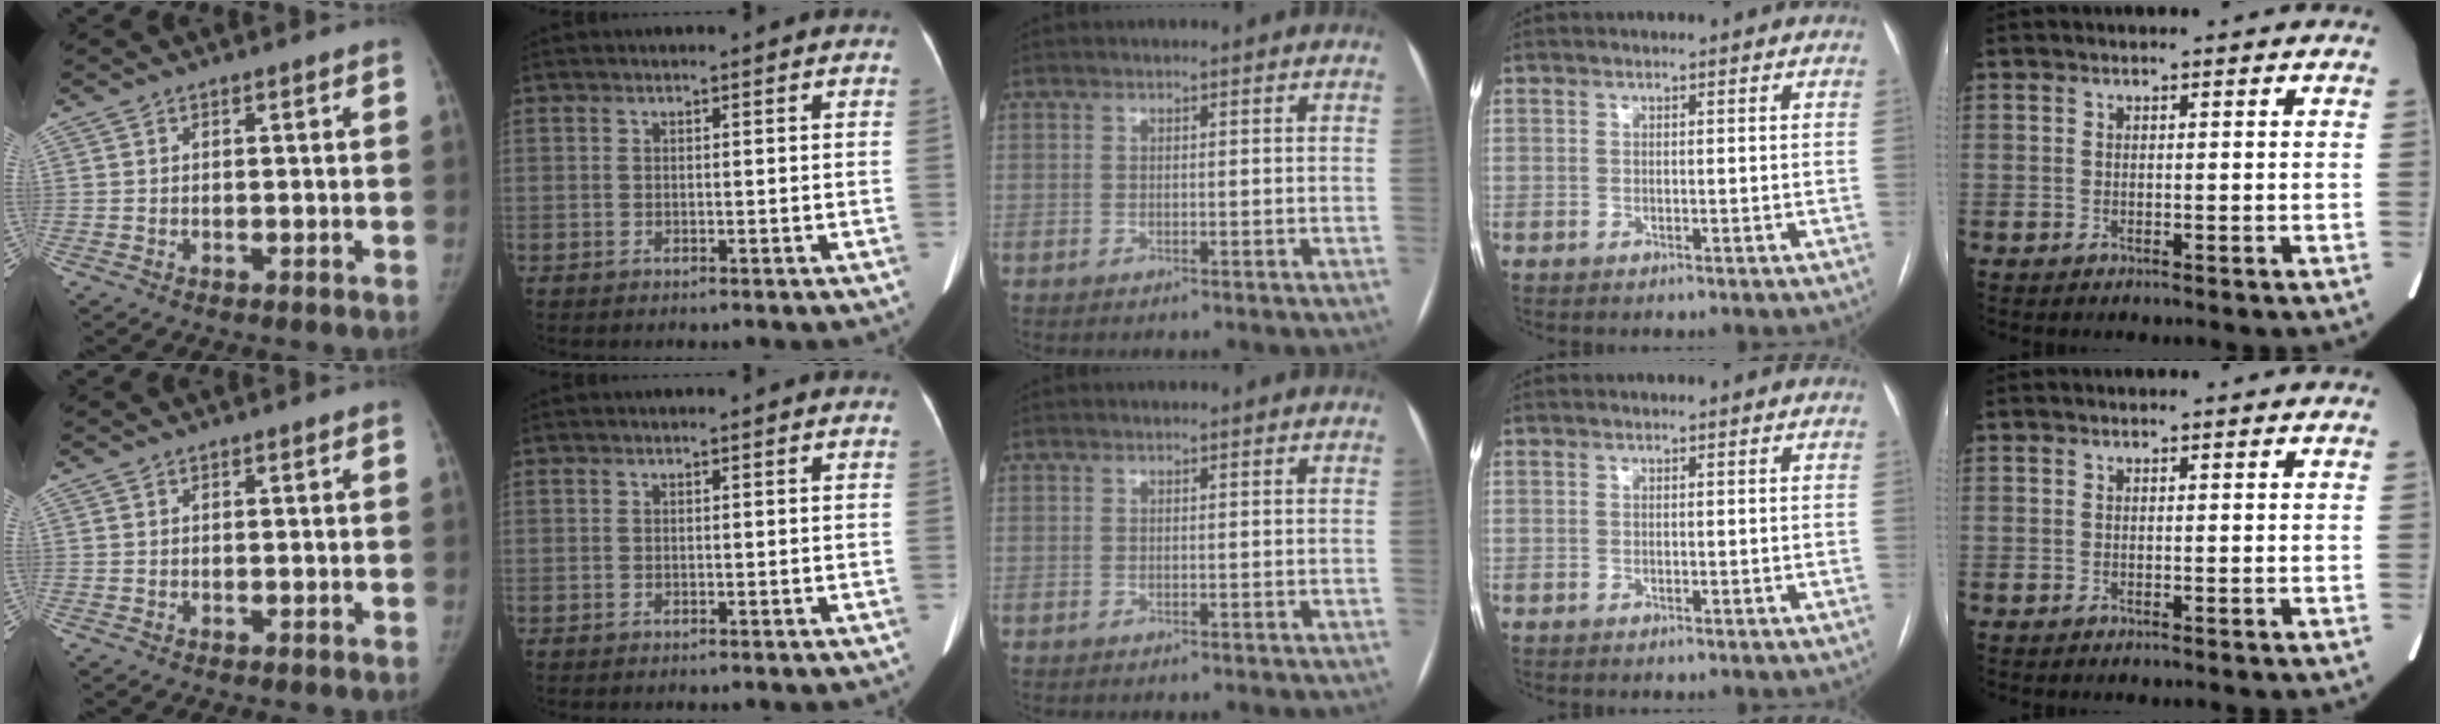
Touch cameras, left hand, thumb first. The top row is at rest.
{}